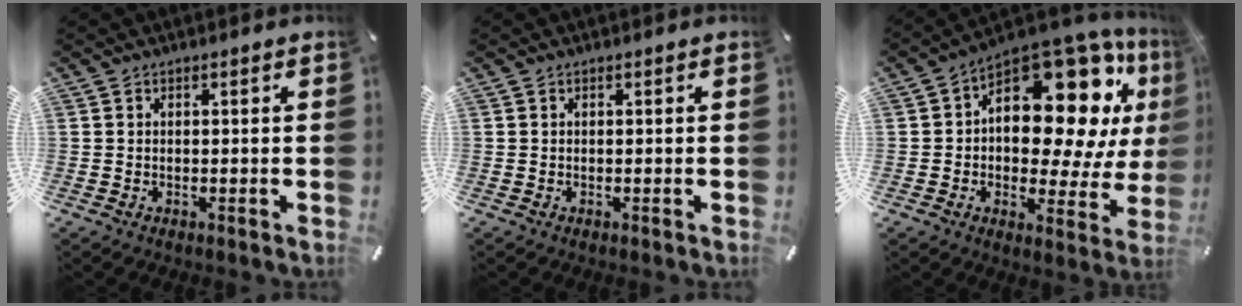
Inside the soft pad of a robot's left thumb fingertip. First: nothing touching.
{"total": 0.0}
{"total": 19.7, "force": [8.3, 10.7, 14.3], "torque": [-0.193, -0.080, 0.135]}